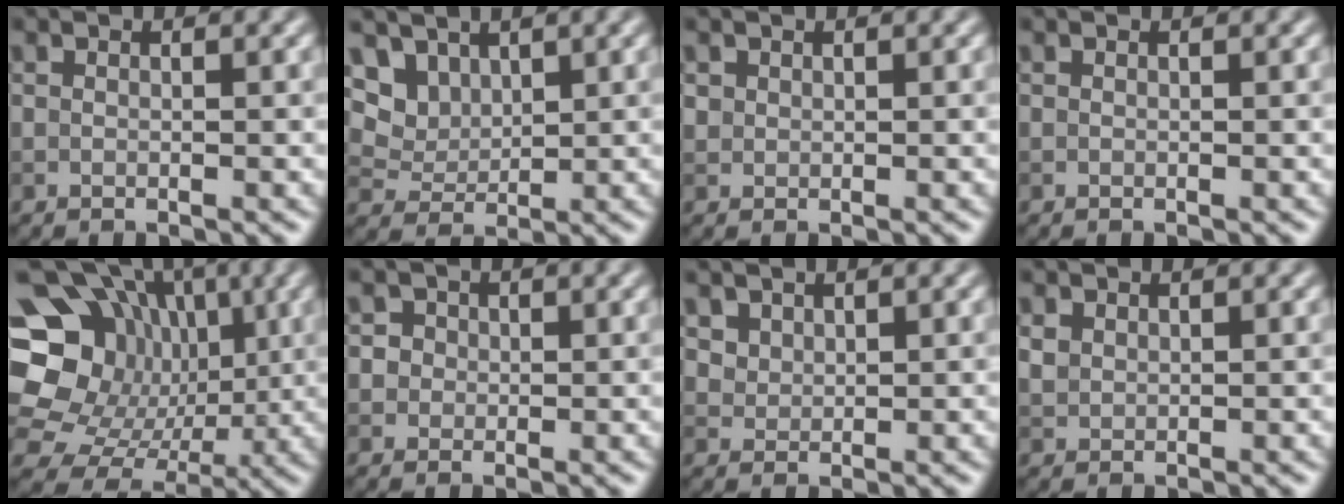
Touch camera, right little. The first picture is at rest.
{"total": 4.4, "force": [2.8, 2.9, 1.7], "torque": [-0.051, -0.014, 0.071]}
{"total": 0.6, "force": [0.2, 0.6, 0.0], "torque": [0.005, -0.003, 0.005]}
{"total": 0.0}
{"total": 20.3, "force": [3.3, 17.7, 9.3], "torque": [-0.192, 0.042, 0.034]}
{"total": 3.0, "force": [0.8, 2.7, 1.0], "torque": [0.009, 0.014, -0.004]}
{"total": 2.4, "force": [1.5, 1.6, 0.8], "torque": [-0.027, -0.008, 0.043]}
{"total": 1.0, "force": [0.4, 0.9, 0.3], "torque": [-0.007, 0.000, 0.009]}